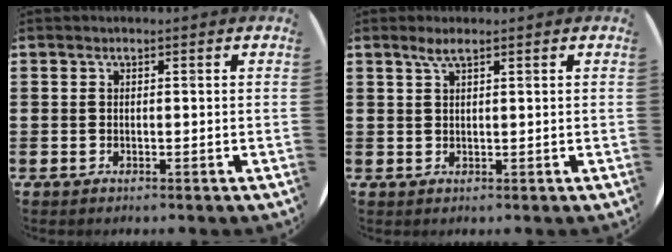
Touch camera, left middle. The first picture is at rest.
{"total": 2.0, "force": [1.3, 0.1, 1.5], "torque": [-0.031, 0.004, 0.022]}